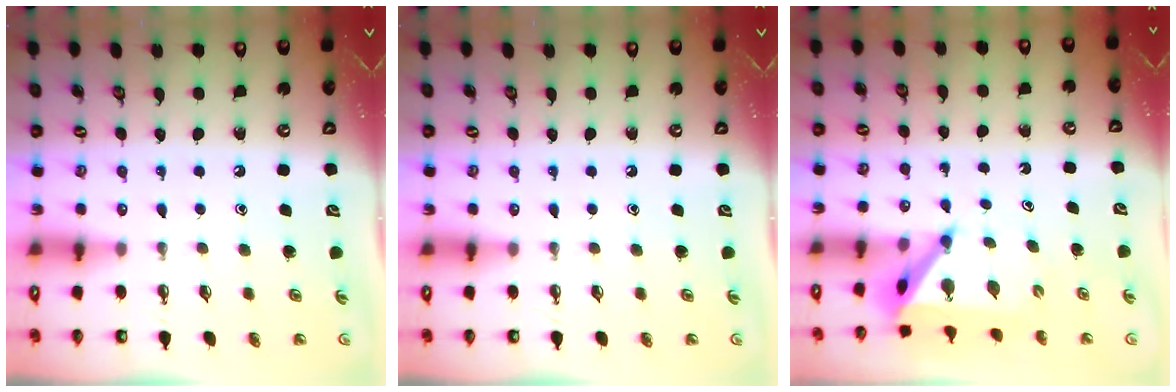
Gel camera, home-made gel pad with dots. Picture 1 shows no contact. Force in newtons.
{"total": 0.0}
{"total": 6.6, "press": 6.5, "slide": 0.6}